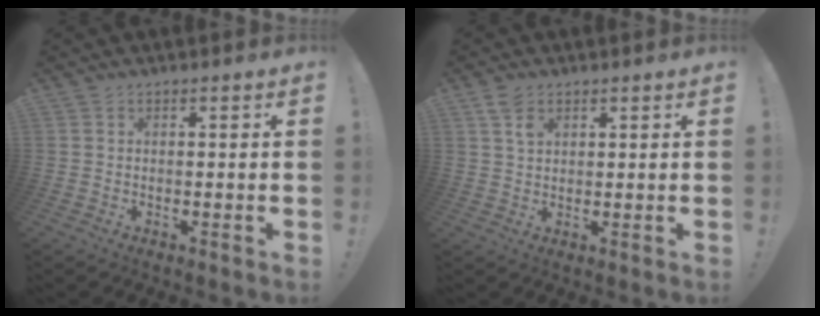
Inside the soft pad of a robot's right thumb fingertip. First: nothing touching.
{"total": 4.3, "force": [2.4, 2.7, 2.4], "torque": [-0.038, -0.006, 0.044]}